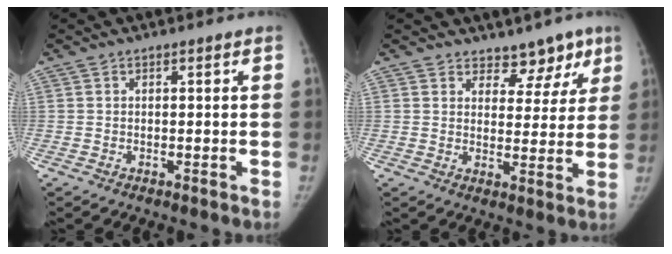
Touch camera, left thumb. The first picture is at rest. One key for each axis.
{"total": 6.7, "fx": 5.0, "fy": 4.0, "fz": 1.8, "tx": 0.021, "ty": -0.031, "tz": 0.066}